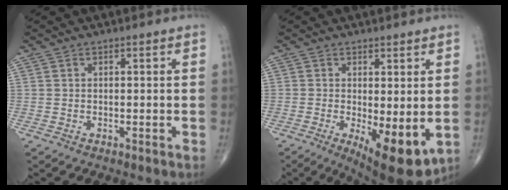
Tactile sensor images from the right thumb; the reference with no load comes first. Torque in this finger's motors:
{"motor_torque": [-0.30, 0.89, 0.52, 0.38, 0.07]}